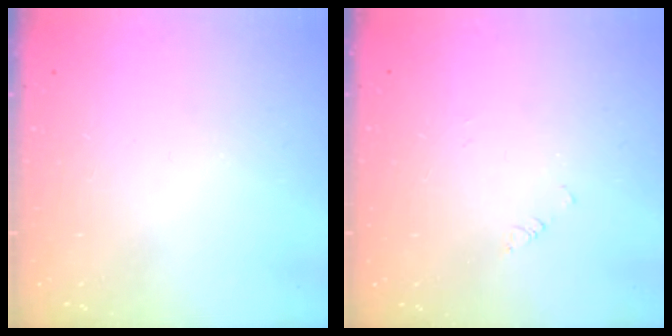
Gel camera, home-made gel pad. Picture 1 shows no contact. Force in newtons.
{"total": 1.4, "press": 1.3, "slide": 0.3}